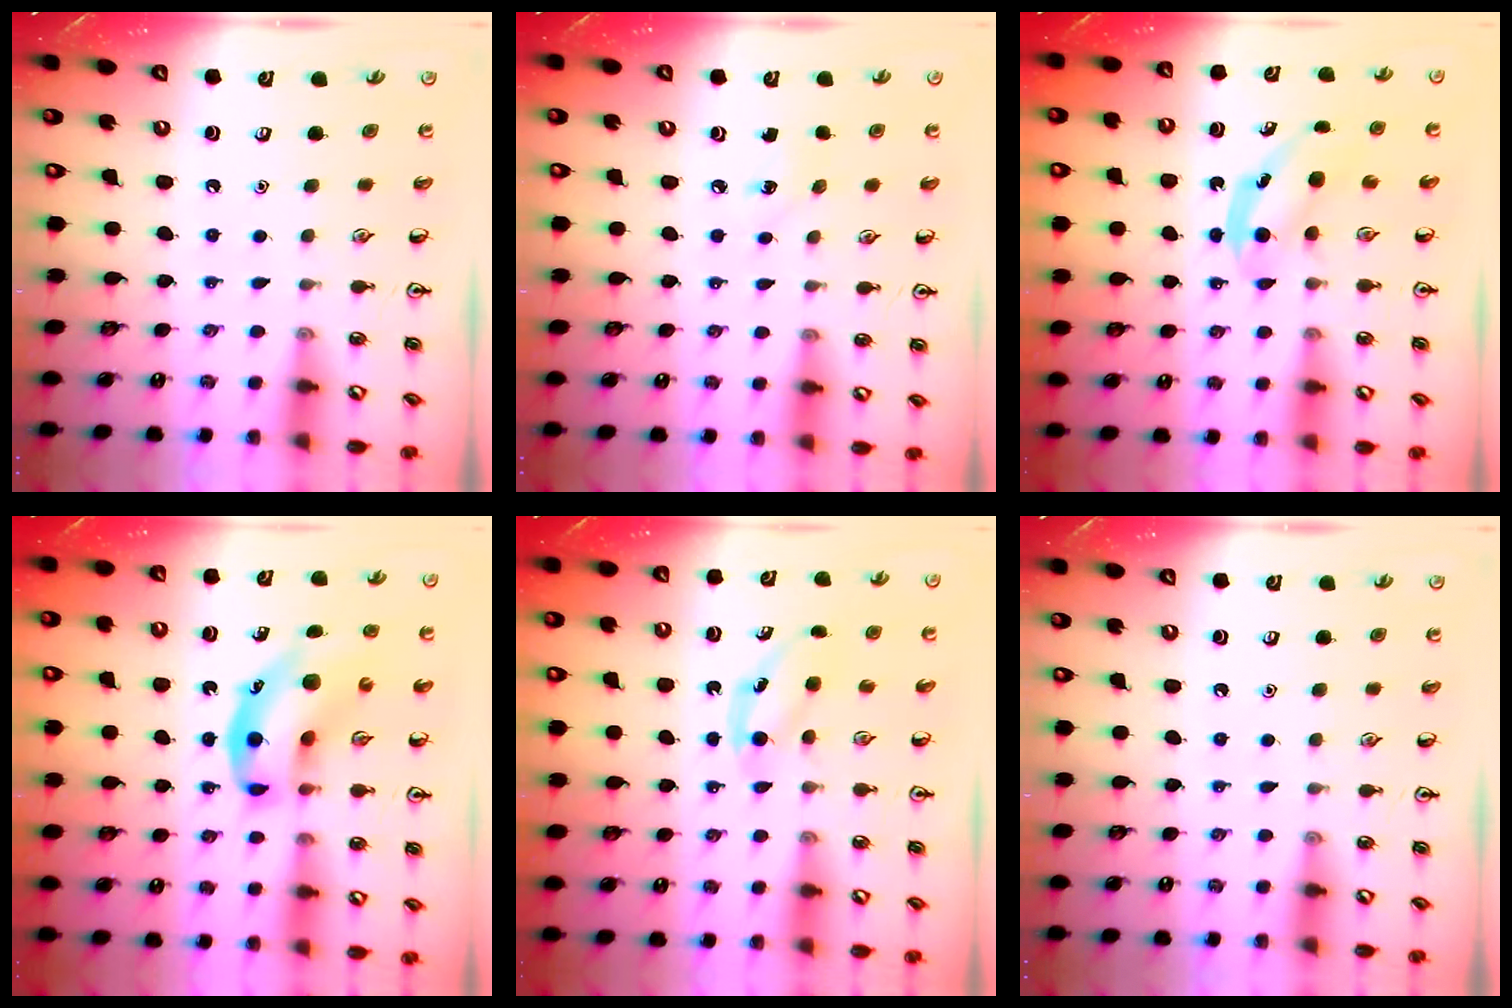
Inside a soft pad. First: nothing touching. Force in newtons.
{"total": 3.9, "press": 3.7, "slide": 1.2}
{"total": 4.8, "press": 4.7, "slide": 0.6}
{"total": 12.3, "press": 11.9, "slide": 3.2}
{"total": 4.6, "press": 4.3, "slide": 1.5}
{"total": 0.0}